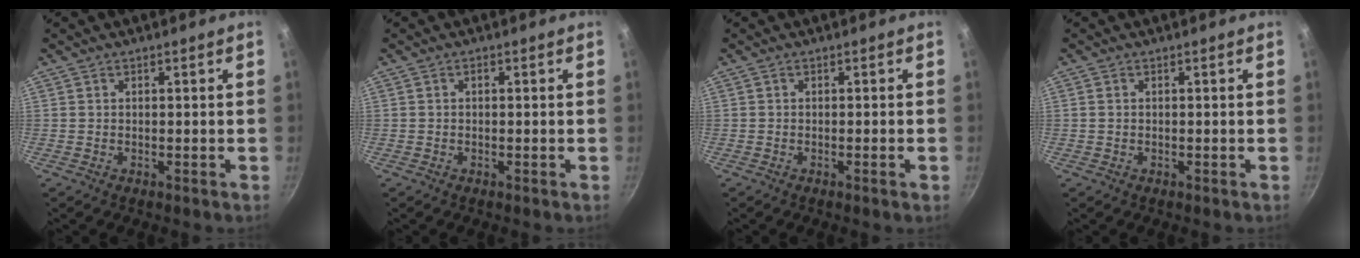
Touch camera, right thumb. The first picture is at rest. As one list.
[{"total": 0.6, "force": [0.1, 0.4, 0.4], "torque": [-0.005, 0.004, 0.001]}, {"total": 1.1, "force": [-0.6, -0.1, 0.9], "torque": [-0.022, 0.002, -0.011]}, {"total": 0.9, "force": [0.2, 0.7, 0.5], "torque": [-0.009, 0.002, 0.003]}]